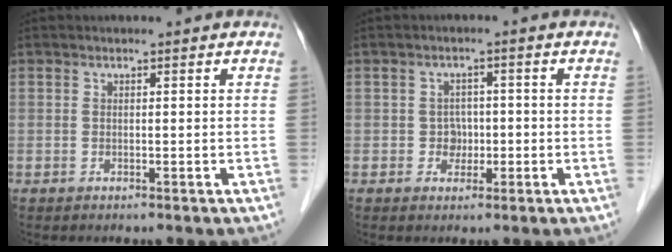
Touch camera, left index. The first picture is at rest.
{"total": 2.6, "force": [-0.7, 2.2, 1.1], "torque": [-0.010, 0.006, -0.008]}